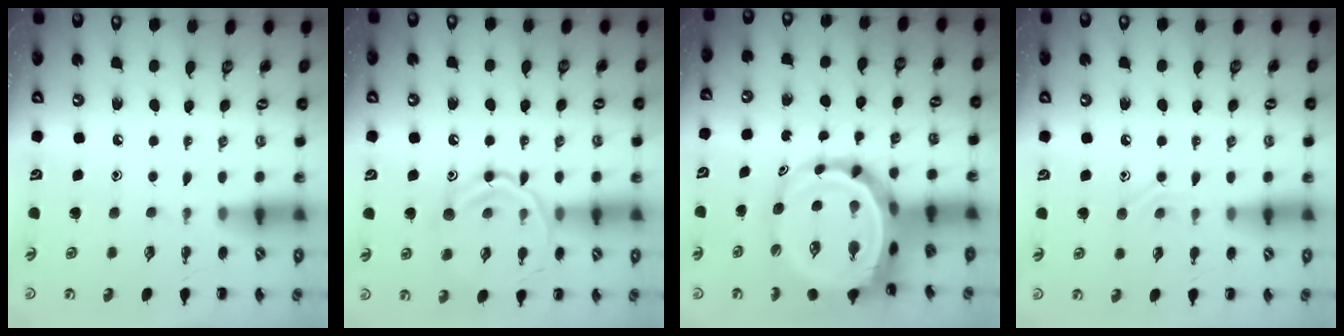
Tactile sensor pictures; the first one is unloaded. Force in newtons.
{"total": 13.6, "press": 13.5, "slide": 0.9}
{"total": 10.4, "press": 9.9, "slide": 3.2}
{"total": 6.9, "press": 6.8, "slide": 1.4}